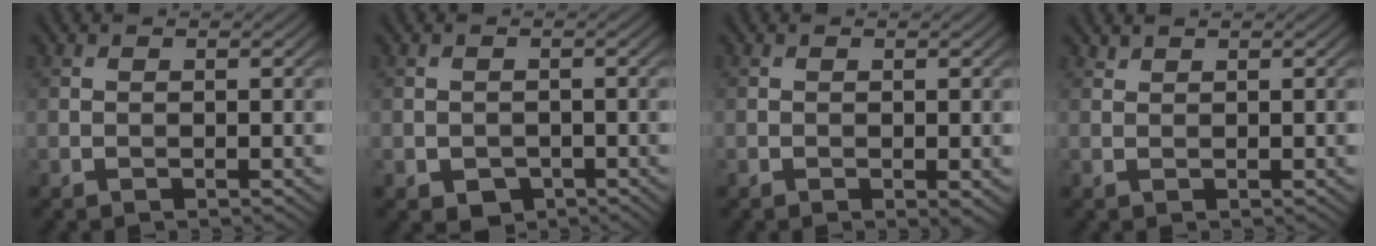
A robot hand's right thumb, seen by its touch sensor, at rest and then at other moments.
{"total": 2.2, "force": [-0.9, 1.8, 0.9], "torque": [-0.022, -0.012, -0.016]}
{"total": 0.8, "force": [-0.2, 0.4, 0.7], "torque": [-0.009, -0.004, -0.003]}
{"total": 0.8, "force": [0.8, 0.0, 0.1], "torque": [-0.005, 0.002, 0.018]}